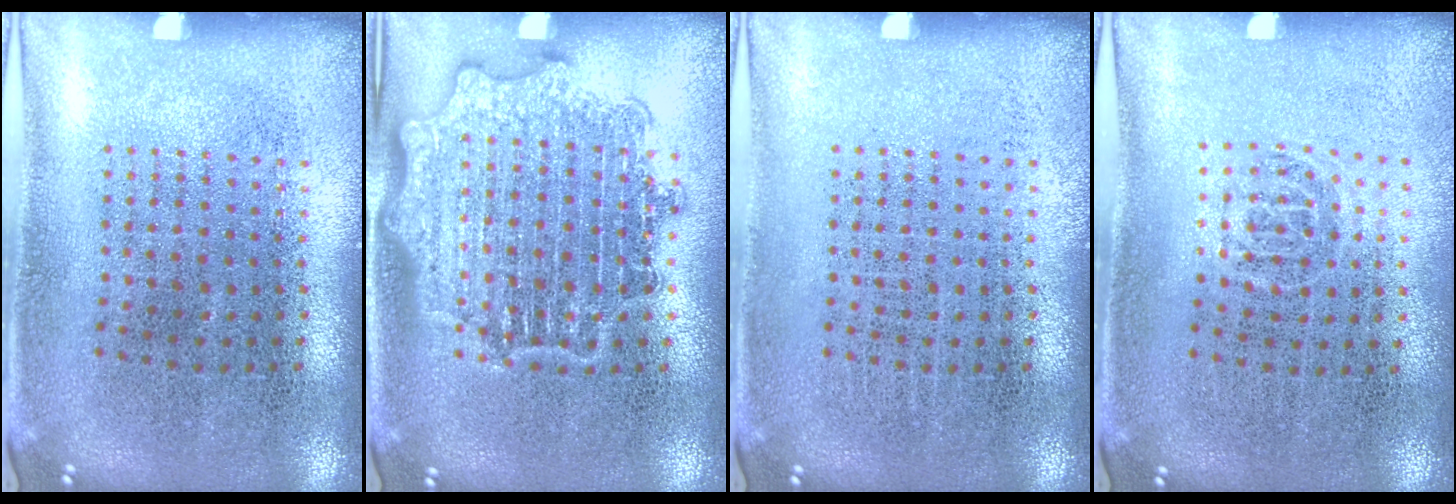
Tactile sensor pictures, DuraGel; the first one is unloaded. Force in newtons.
{"total": 2.4, "press": 2.4, "slide": 0.3}
{"total": 0.0}
{"total": 0.6, "press": 0.4, "slide": 0.4}